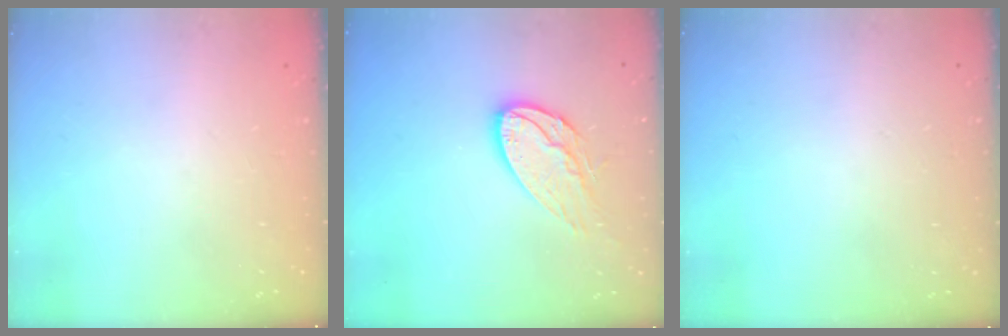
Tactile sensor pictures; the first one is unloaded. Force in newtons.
{"total": 12.8, "press": 12.8, "slide": 0.9}
{"total": 0.0}